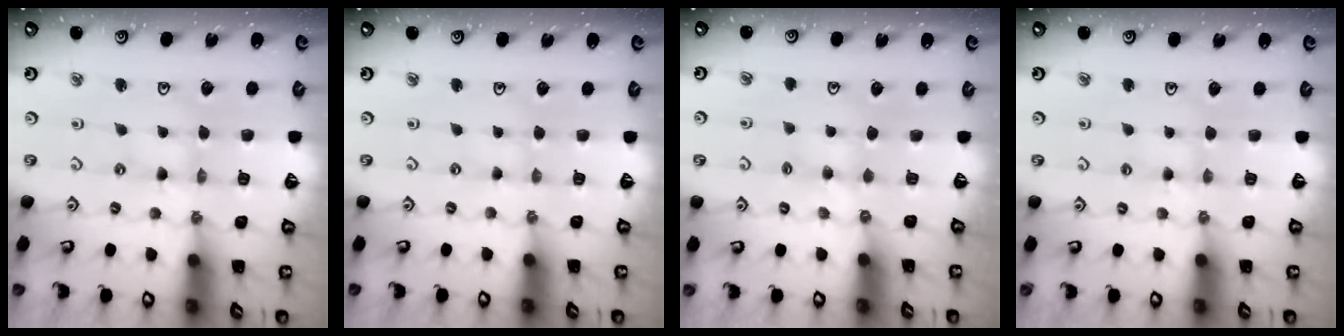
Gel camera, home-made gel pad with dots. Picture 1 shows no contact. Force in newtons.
{"total": 0.5, "press": 0.5, "slide": 0.1}
{"total": 3.8, "press": 3.8, "slide": 0.6}
{"total": 2.9, "press": 2.9, "slide": 0.4}